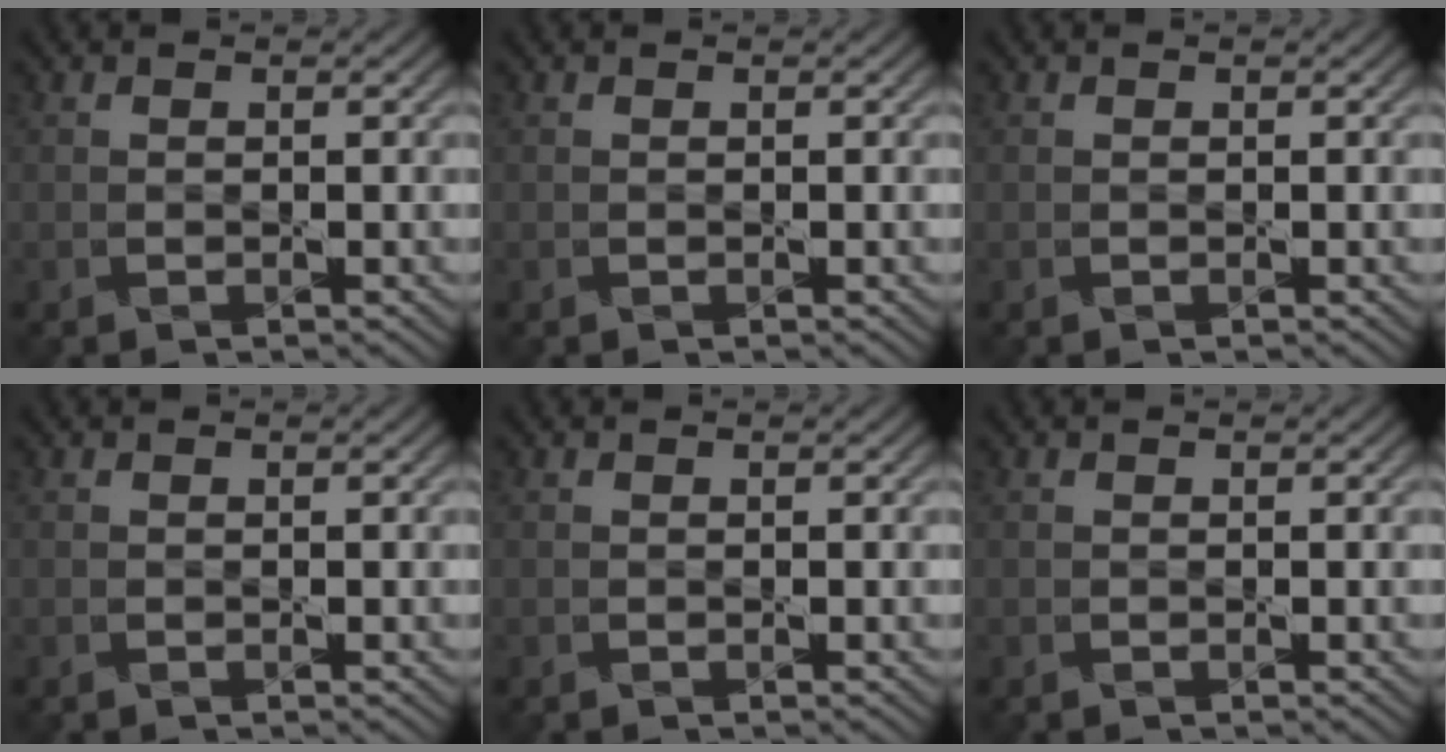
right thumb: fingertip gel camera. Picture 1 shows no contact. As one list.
[{"total": 0.0}, {"total": 0.0}, {"total": 0.0}, {"total": 0.0}, {"total": 0.0}]